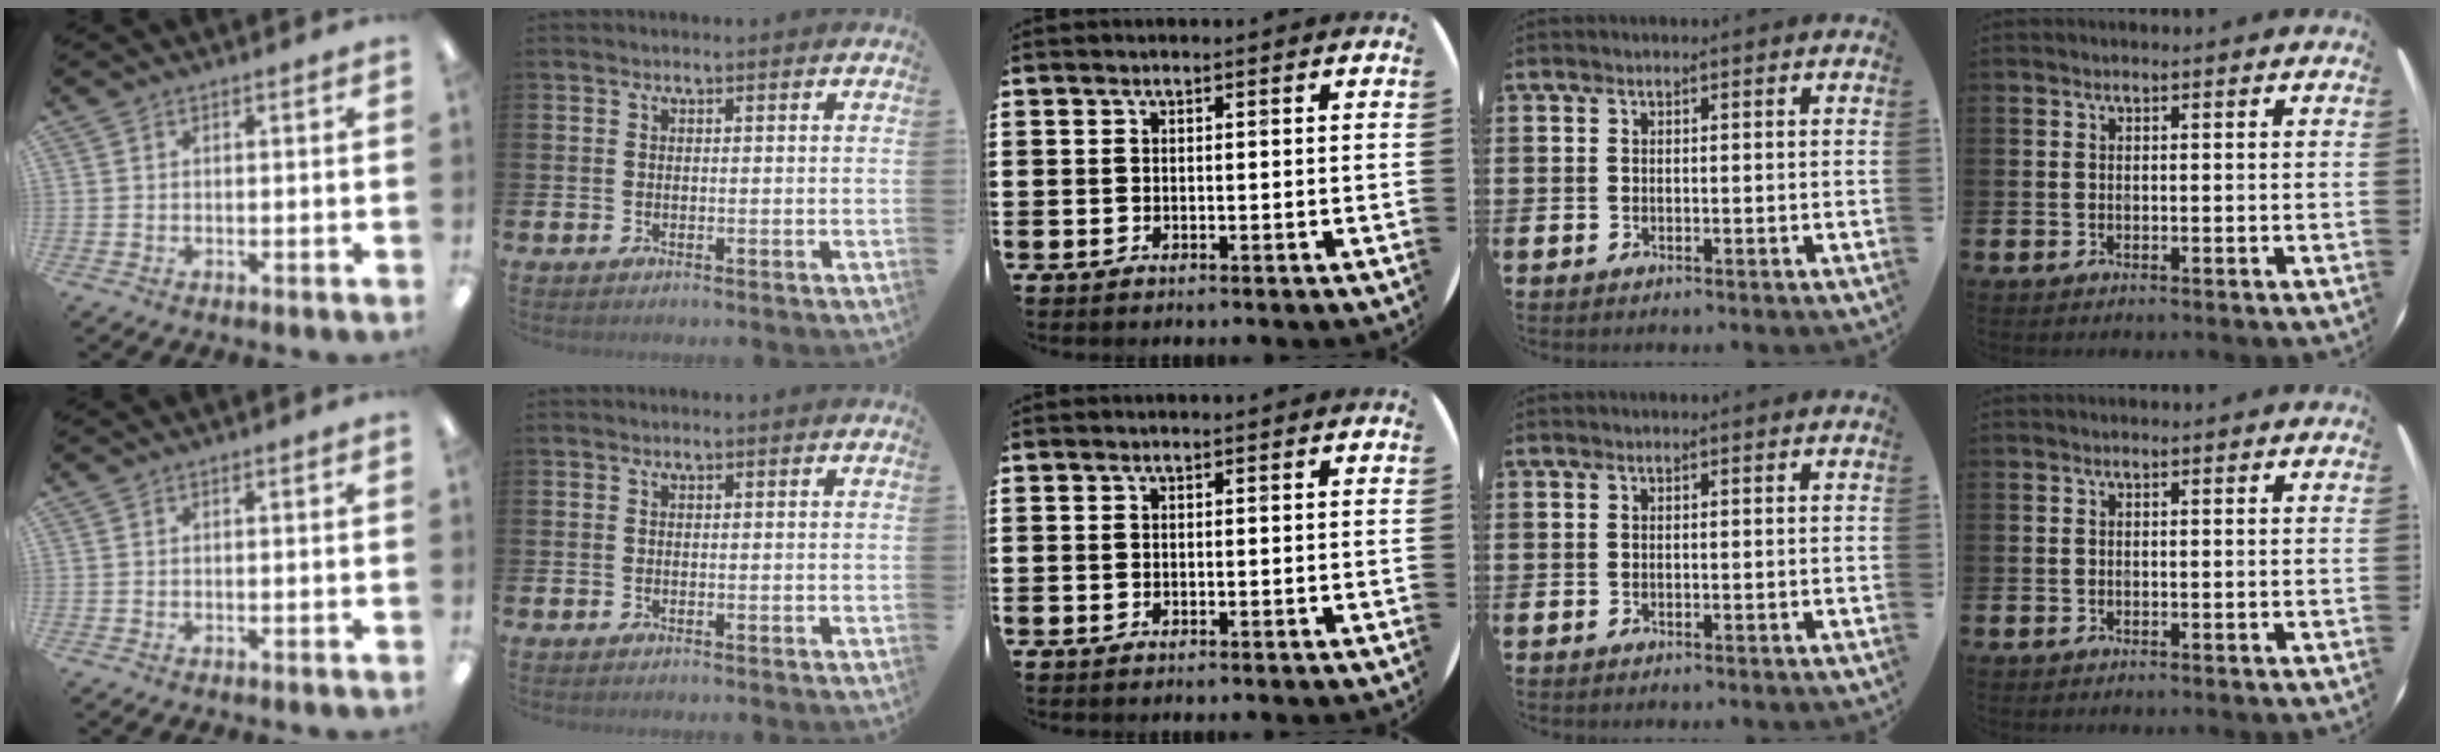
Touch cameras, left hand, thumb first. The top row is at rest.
{}